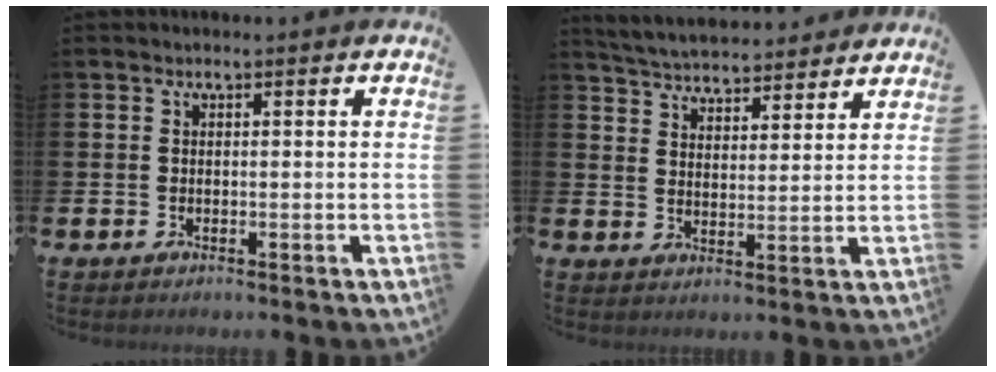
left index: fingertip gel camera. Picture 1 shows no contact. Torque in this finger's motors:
{"motor_torque": [1.05, -1.09, 0.27, 0.17]}